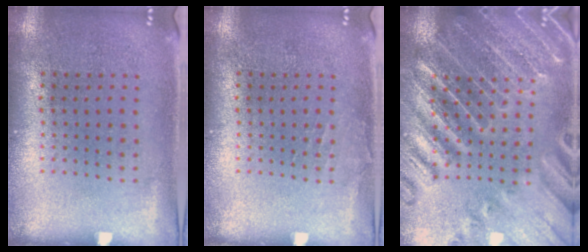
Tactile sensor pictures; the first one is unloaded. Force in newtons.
{"total": 0.6, "press": 0.6, "slide": 0.1}
{"total": 3.6, "press": 3.5, "slide": 1.0}